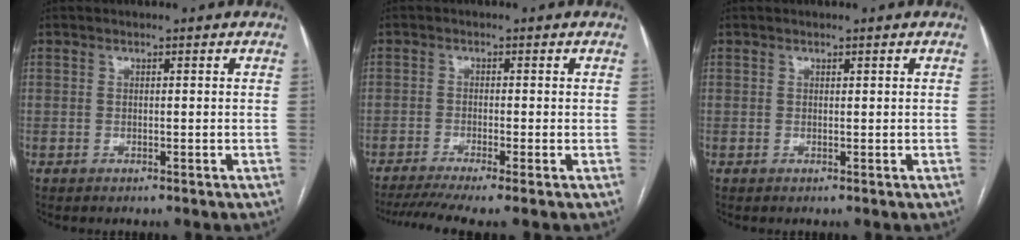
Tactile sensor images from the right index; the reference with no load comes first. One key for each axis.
{"total": 6.9, "fx": -5.2, "fy": 0.0, "fz": 4.6, "tx": -0.078, "ty": -0.009, "tz": -0.087}
{"total": 0.0}